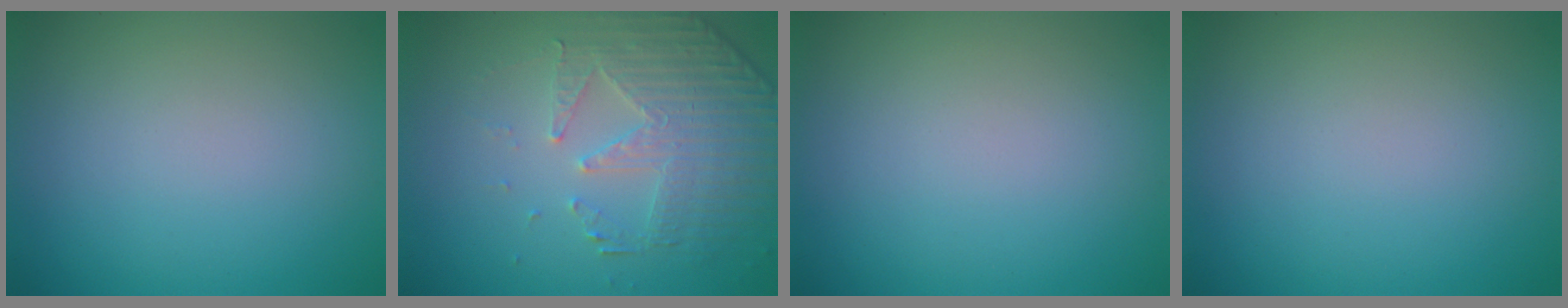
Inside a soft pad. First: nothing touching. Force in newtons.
{"total": 4.8, "press": 3.7, "slide": 3.1}
{"total": 0.0}
{"total": 0.0}